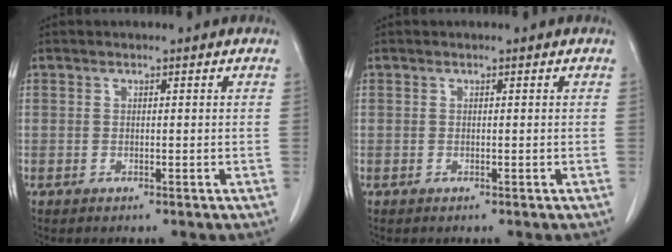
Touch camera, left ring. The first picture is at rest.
{"total": 0.0}